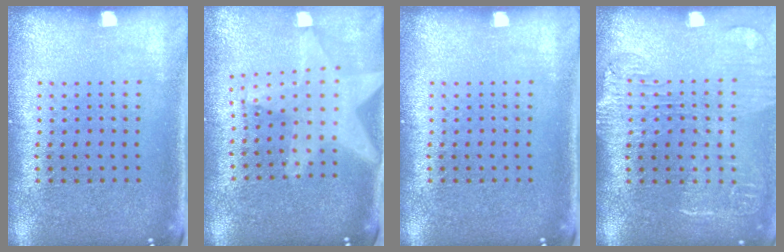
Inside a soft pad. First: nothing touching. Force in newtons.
{"total": 2.1, "press": 1.7, "slide": 1.1}
{"total": 0.0}
{"total": 1.8, "press": 1.6, "slide": 0.9}